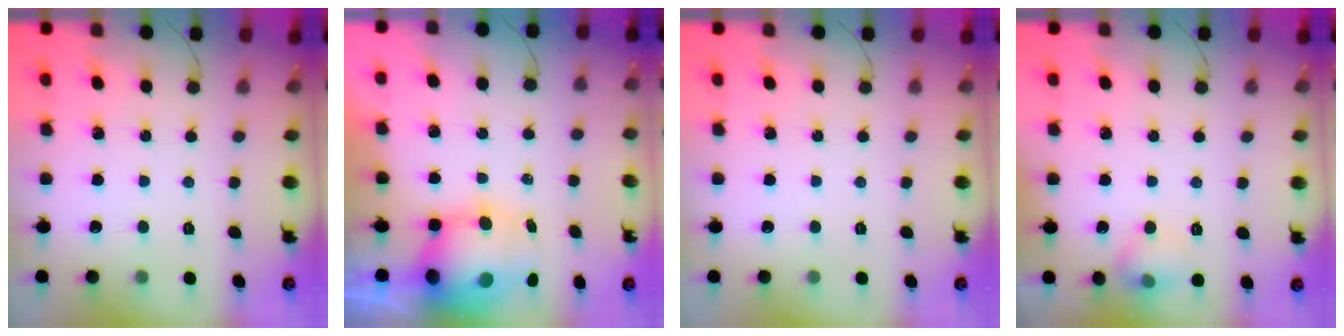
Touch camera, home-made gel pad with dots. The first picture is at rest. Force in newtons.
{"total": 11.7, "press": 11.4, "slide": 2.9}
{"total": 0.0}
{"total": 6.8, "press": 6.6, "slide": 1.3}